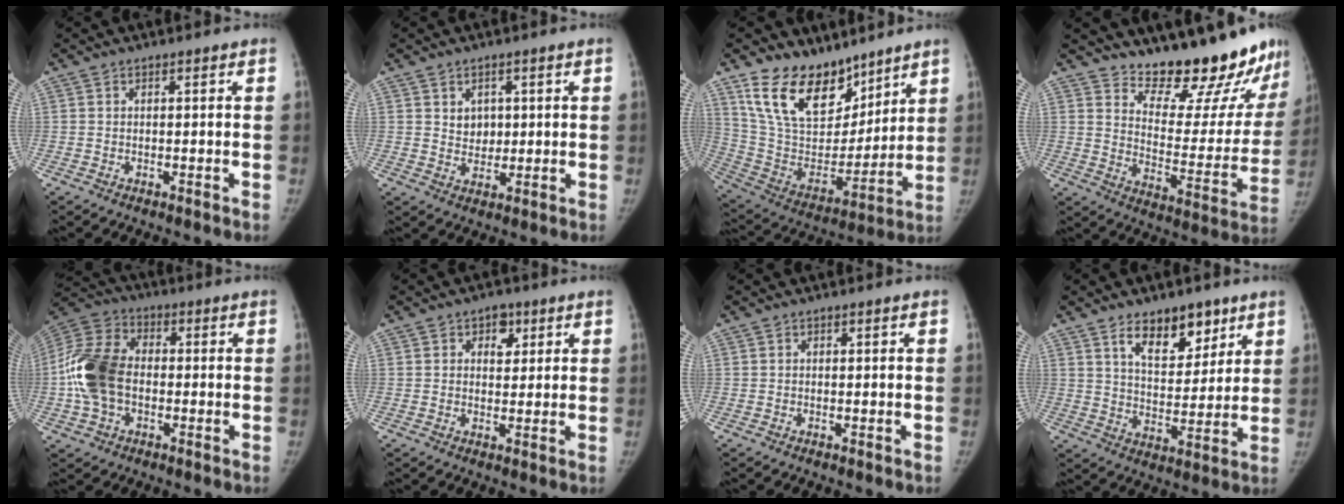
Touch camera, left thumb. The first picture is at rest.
{"total": 4.0, "force": [1.2, 3.3, 1.9], "torque": [-0.005, -0.010, 0.025]}
{"total": 20.2, "force": [14.0, 11.3, 9.2], "torque": [-0.120, -0.074, 0.260]}
{"total": 20.3, "force": [17.7, 5.3, 8.4], "torque": [-0.069, -0.155, 0.244]}
{"total": 14.4, "force": [-1.5, 9.9, 10.4], "torque": [-0.211, 0.031, -0.033]}
{"total": 4.3, "force": [1.8, 3.2, 2.2], "torque": [0.000, -0.004, 0.022]}
{"total": 0.0}
{"total": 11.7, "force": [7.2, 6.3, 6.8], "torque": [-0.066, -0.048, 0.123]}